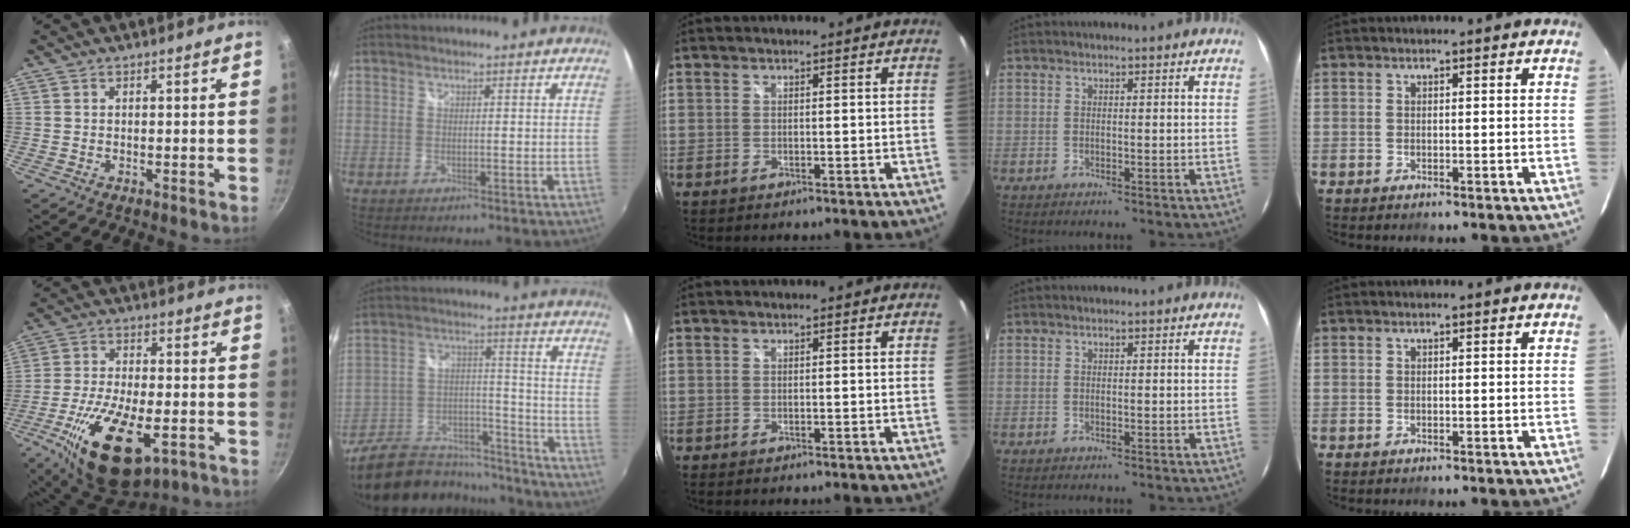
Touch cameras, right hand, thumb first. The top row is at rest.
{"thumb": {"total": 19.1, "force": [-7.5, 8.8, 15.2], "torque": [-0.260, 0.009, -0.123]}, "index": {"total": 23.6, "force": [-19.2, 10.0, 9.4], "torque": [-0.188, 0.026, -0.268]}}